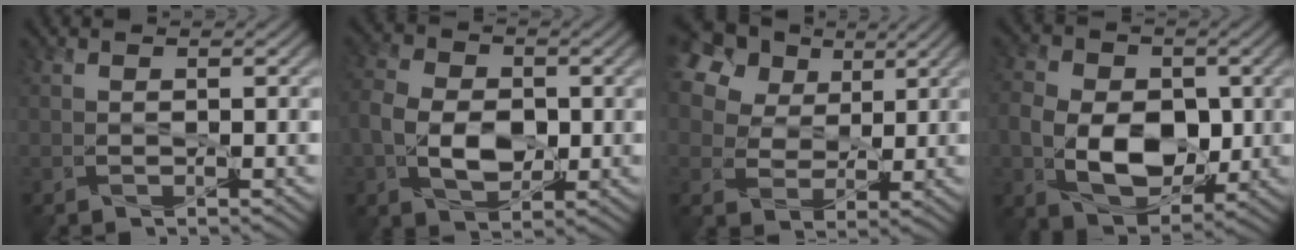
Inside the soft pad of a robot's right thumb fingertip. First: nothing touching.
{"total": 7.9, "force": [-1.1, 5.6, 5.5], "torque": [-0.139, -0.011, -0.021]}
{"total": 19.5, "force": [10.6, 13.7, 8.8], "torque": [-0.274, 0.056, 0.213]}
{"total": 11.7, "force": [-1.5, 8.2, 8.2], "torque": [-0.169, -0.016, -0.025]}